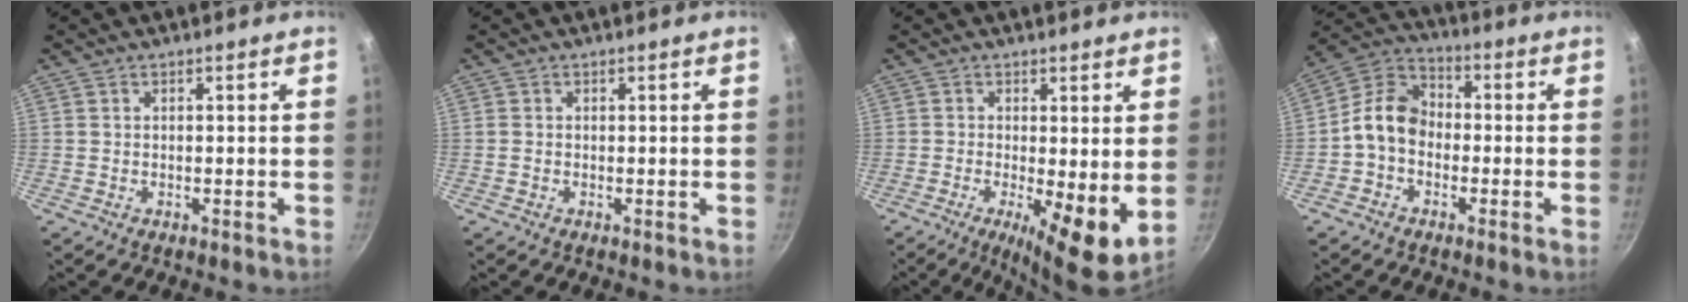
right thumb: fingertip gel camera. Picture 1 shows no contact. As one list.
[{"total": 0.7, "force": [-0.1, 0.6, 0.4], "torque": [-0.008, 0.003, -0.002]}, {"total": 9.0, "force": [-0.7, 2.6, 8.6], "torque": [-0.125, -0.017, -0.009]}, {"total": 9.2, "force": [-1.7, 7.1, 5.6], "torque": [-0.076, 0.035, -0.055]}]